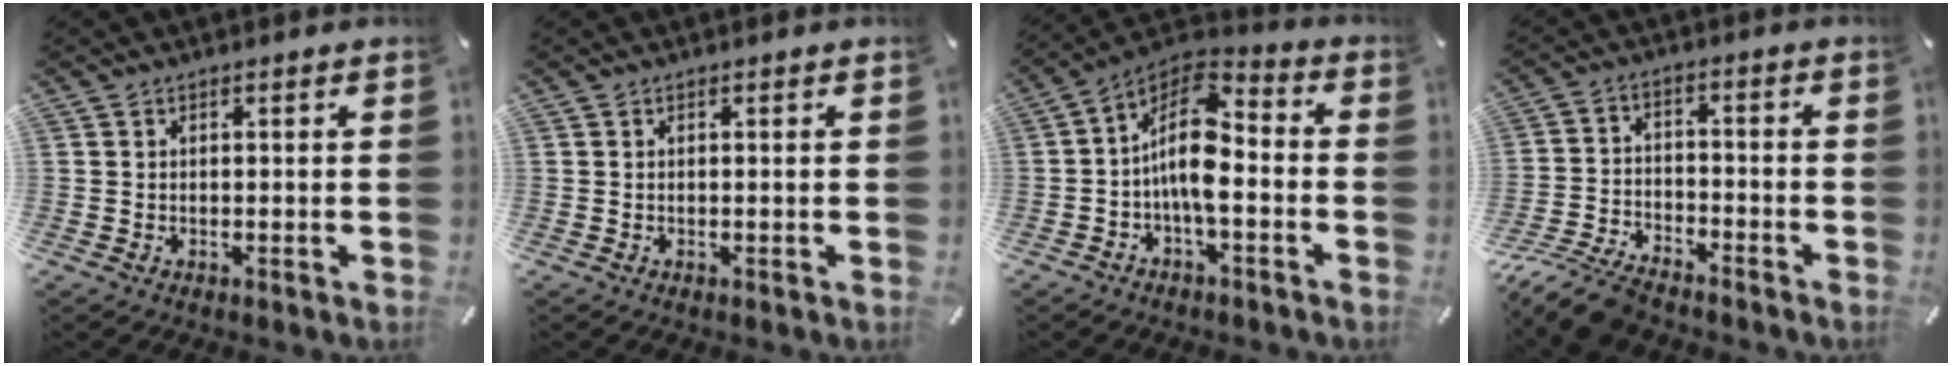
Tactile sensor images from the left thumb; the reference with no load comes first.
{"total": 0.0}
{"total": 12.1, "force": [-2.1, 6.0, 10.4], "torque": [-0.213, -0.001, -0.042]}
{"total": 10.2, "force": [-8.9, 3.0, 4.0], "torque": [-0.079, 0.043, -0.174]}